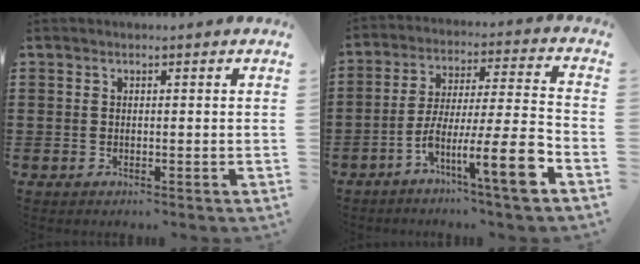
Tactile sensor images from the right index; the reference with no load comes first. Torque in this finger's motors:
{"motor_torque": [1.22, -0.92, 0.71, 0.21]}